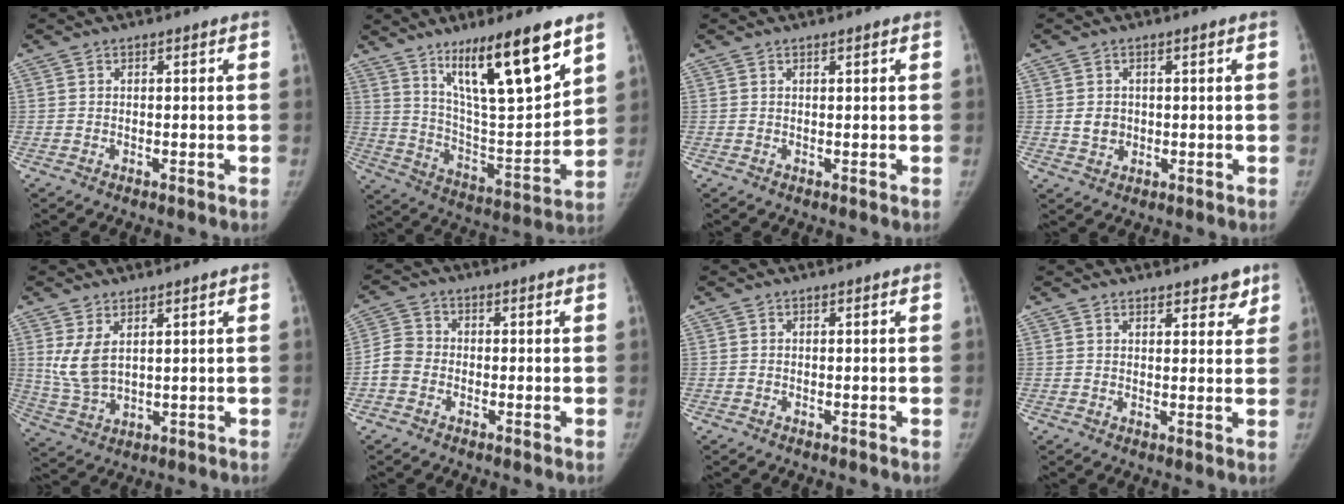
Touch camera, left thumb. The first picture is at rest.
{"total": 21.3, "force": [12.8, 4.4, 16.5], "torque": [-0.243, -0.065, 0.226]}
{"total": 0.5, "force": [0.4, 0.1, 0.4], "torque": [-0.006, -0.001, 0.007]}
{"total": 3.1, "force": [0.2, 2.7, 1.5], "torque": [-0.014, -0.001, 0.011]}
{"total": 6.7, "force": [2.8, 3.4, 5.1], "torque": [-0.100, -0.019, 0.070]}
{"total": 4.3, "force": [-1.4, 3.7, 1.9], "torque": [-0.030, 0.010, -0.038]}
{"total": 0.0}
{"total": 4.8, "force": [3.8, 2.2, 2.1], "torque": [0.006, -0.019, 0.052]}